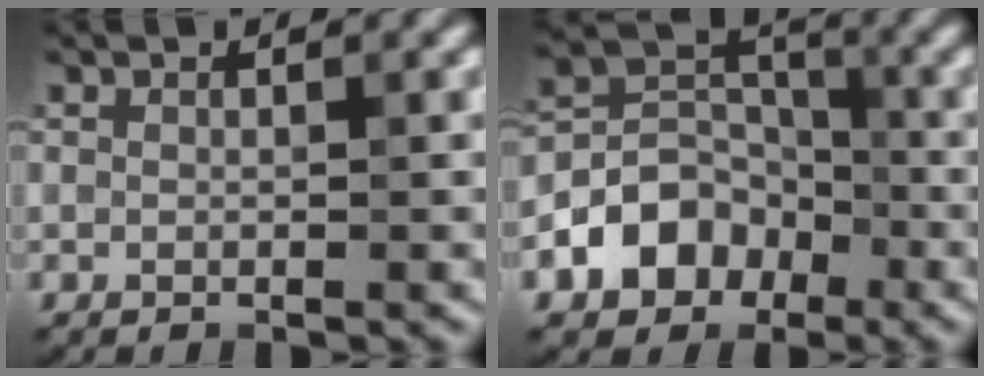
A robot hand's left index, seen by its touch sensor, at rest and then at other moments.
{"total": 5.7, "force": [-2.8, 4.2, 2.8], "torque": [-0.040, 0.006, -0.056]}